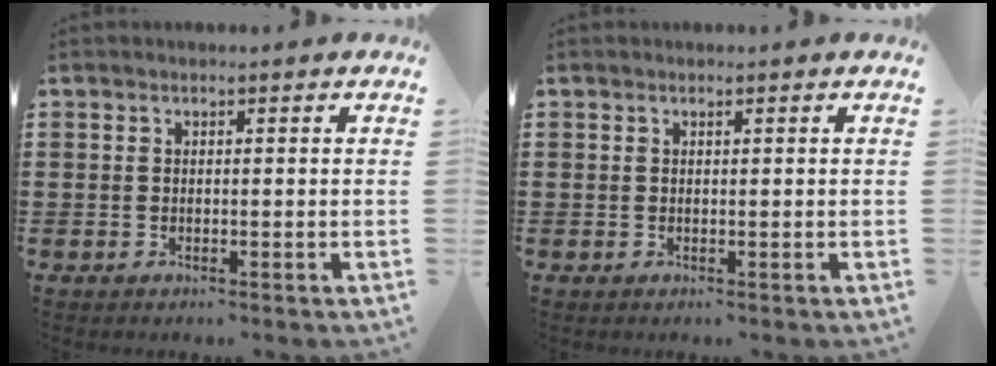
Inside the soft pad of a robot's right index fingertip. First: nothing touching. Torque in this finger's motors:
{"motor_torque": [-0.28, 0.06, 0.00, -0.01]}